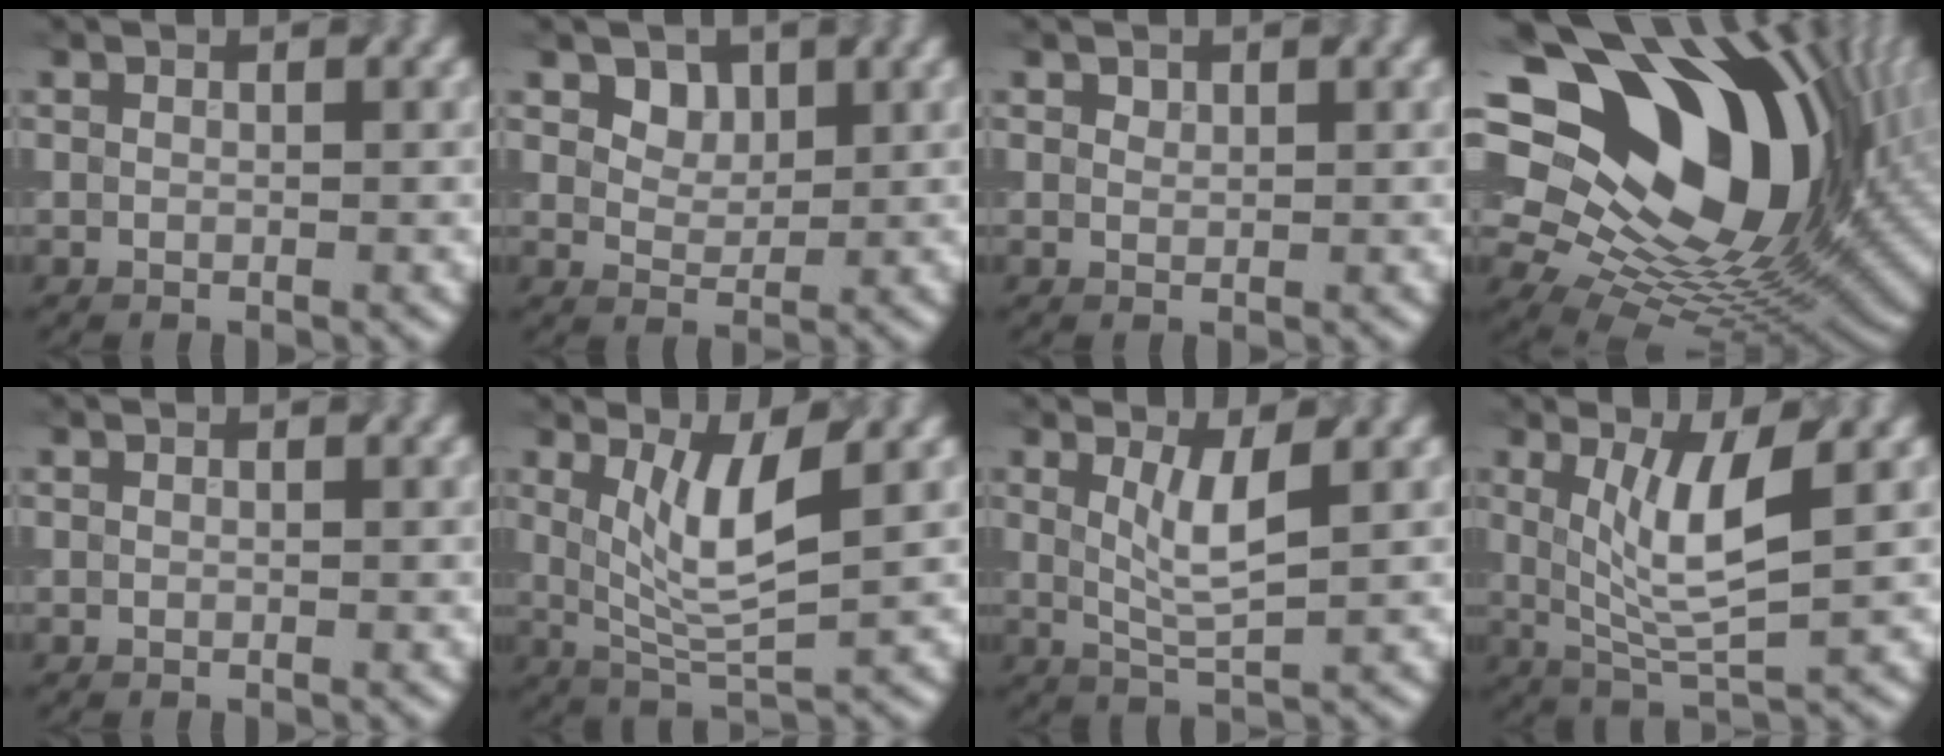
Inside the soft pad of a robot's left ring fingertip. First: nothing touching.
{"total": 2.7, "force": [1.4, 1.8, 1.4], "torque": [-0.029, -0.009, 0.041]}
{"total": 1.0, "force": [0.8, 0.5, 0.2], "torque": [-0.009, 0.000, 0.017]}
{"total": 19.7, "force": [5.7, 11.8, 14.7], "torque": [-0.260, 0.023, 0.113]}
{"total": 0.0}
{"total": 4.8, "force": [1.3, 0.9, 4.6], "torque": [-0.092, -0.005, 0.038]}
{"total": 2.9, "force": [0.7, 0.5, 2.8], "torque": [-0.064, 0.001, 0.025]}
{"total": 5.2, "force": [1.0, 1.0, 5.0], "torque": [-0.099, -0.005, 0.032]}